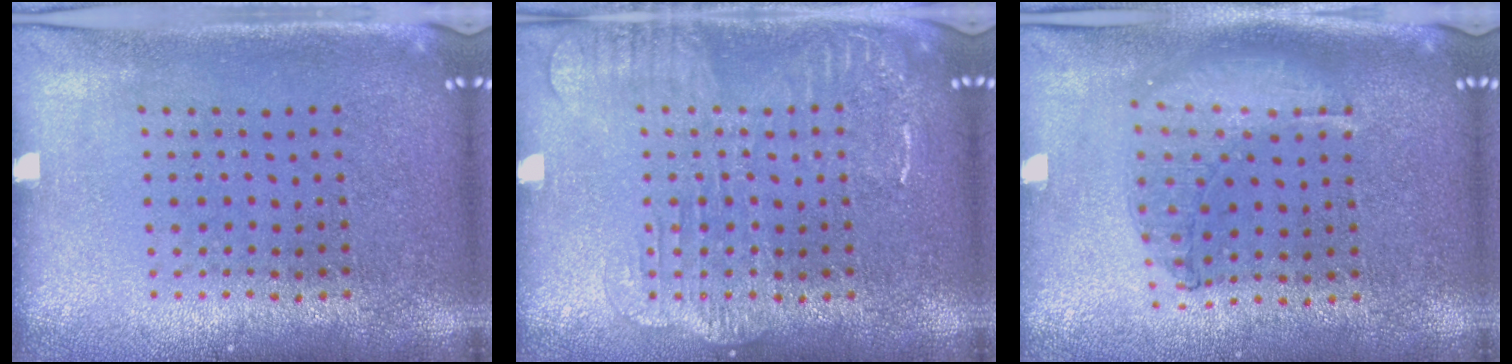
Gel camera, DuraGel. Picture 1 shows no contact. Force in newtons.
{"total": 2.8, "press": 2.7, "slide": 0.4}
{"total": 1.0, "press": 0.9, "slide": 0.3}